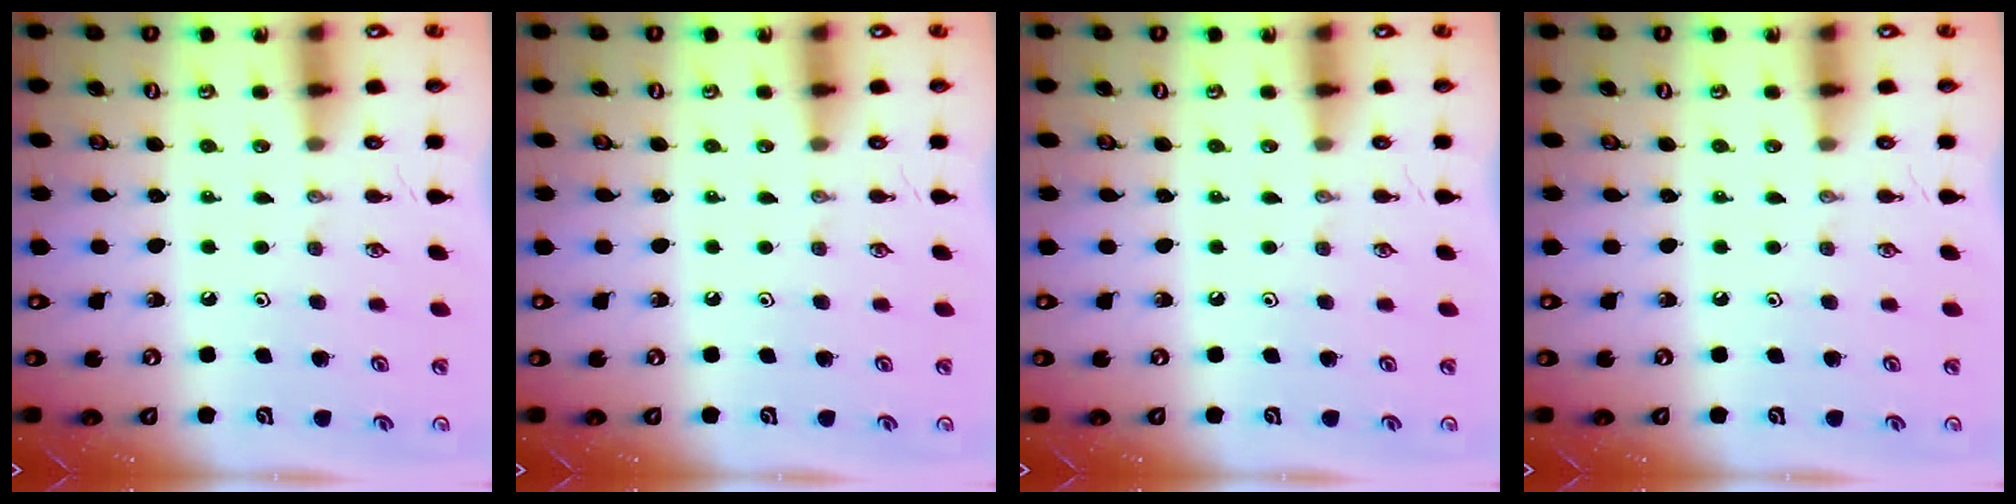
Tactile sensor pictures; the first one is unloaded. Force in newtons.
{"total": 0.0}
{"total": 0.0}
{"total": 0.0}